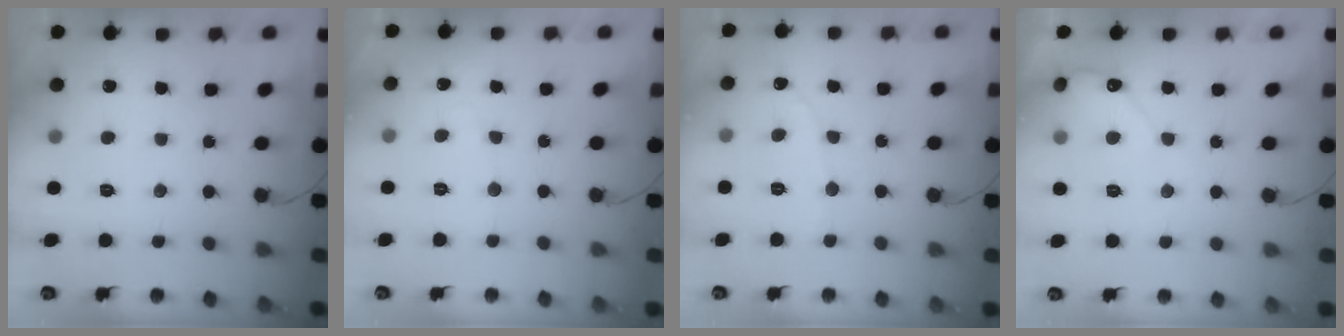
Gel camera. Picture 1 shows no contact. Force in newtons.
{"total": 2.4, "press": 2.4, "slide": 0.2}
{"total": 1.7, "press": 1.7, "slide": 0.1}
{"total": 4.1, "press": 4.1, "slide": 0.3}